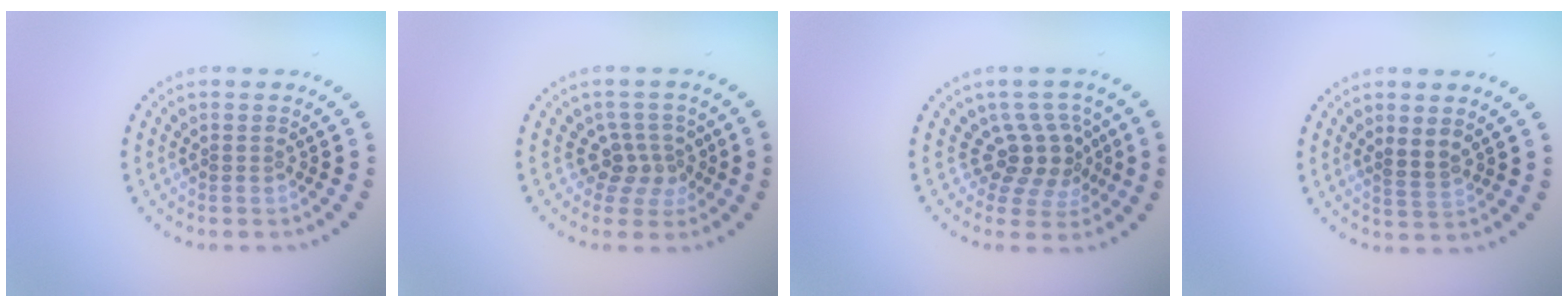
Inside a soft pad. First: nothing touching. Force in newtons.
{"total": 2.6, "press": 1.9, "slide": 1.7}
{"total": 3.5, "press": 2.9, "slide": 2.1}
{"total": 1.9, "press": 1.7, "slide": 0.7}